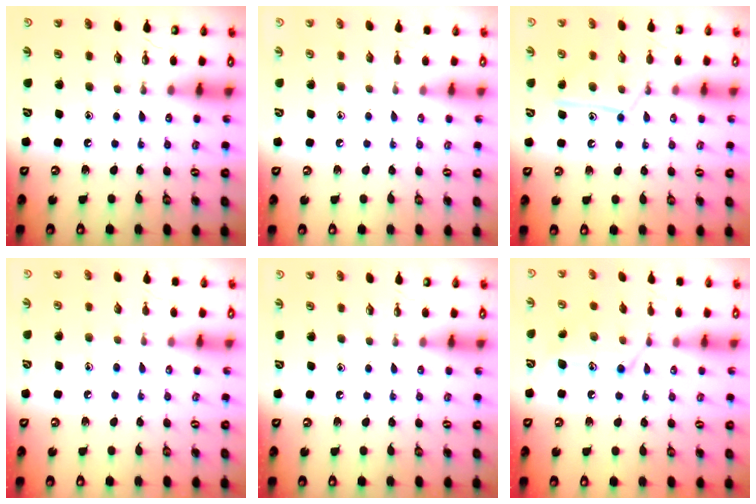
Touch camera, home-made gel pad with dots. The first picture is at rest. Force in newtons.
{"total": 2.5, "press": 2.5, "slide": 0.3}
{"total": 10.4, "press": 10.4, "slide": 0.6}
{"total": 6.1, "press": 6.1, "slide": 0.7}
{"total": 0.0}
{"total": 12.2, "press": 12.2, "slide": 0.3}